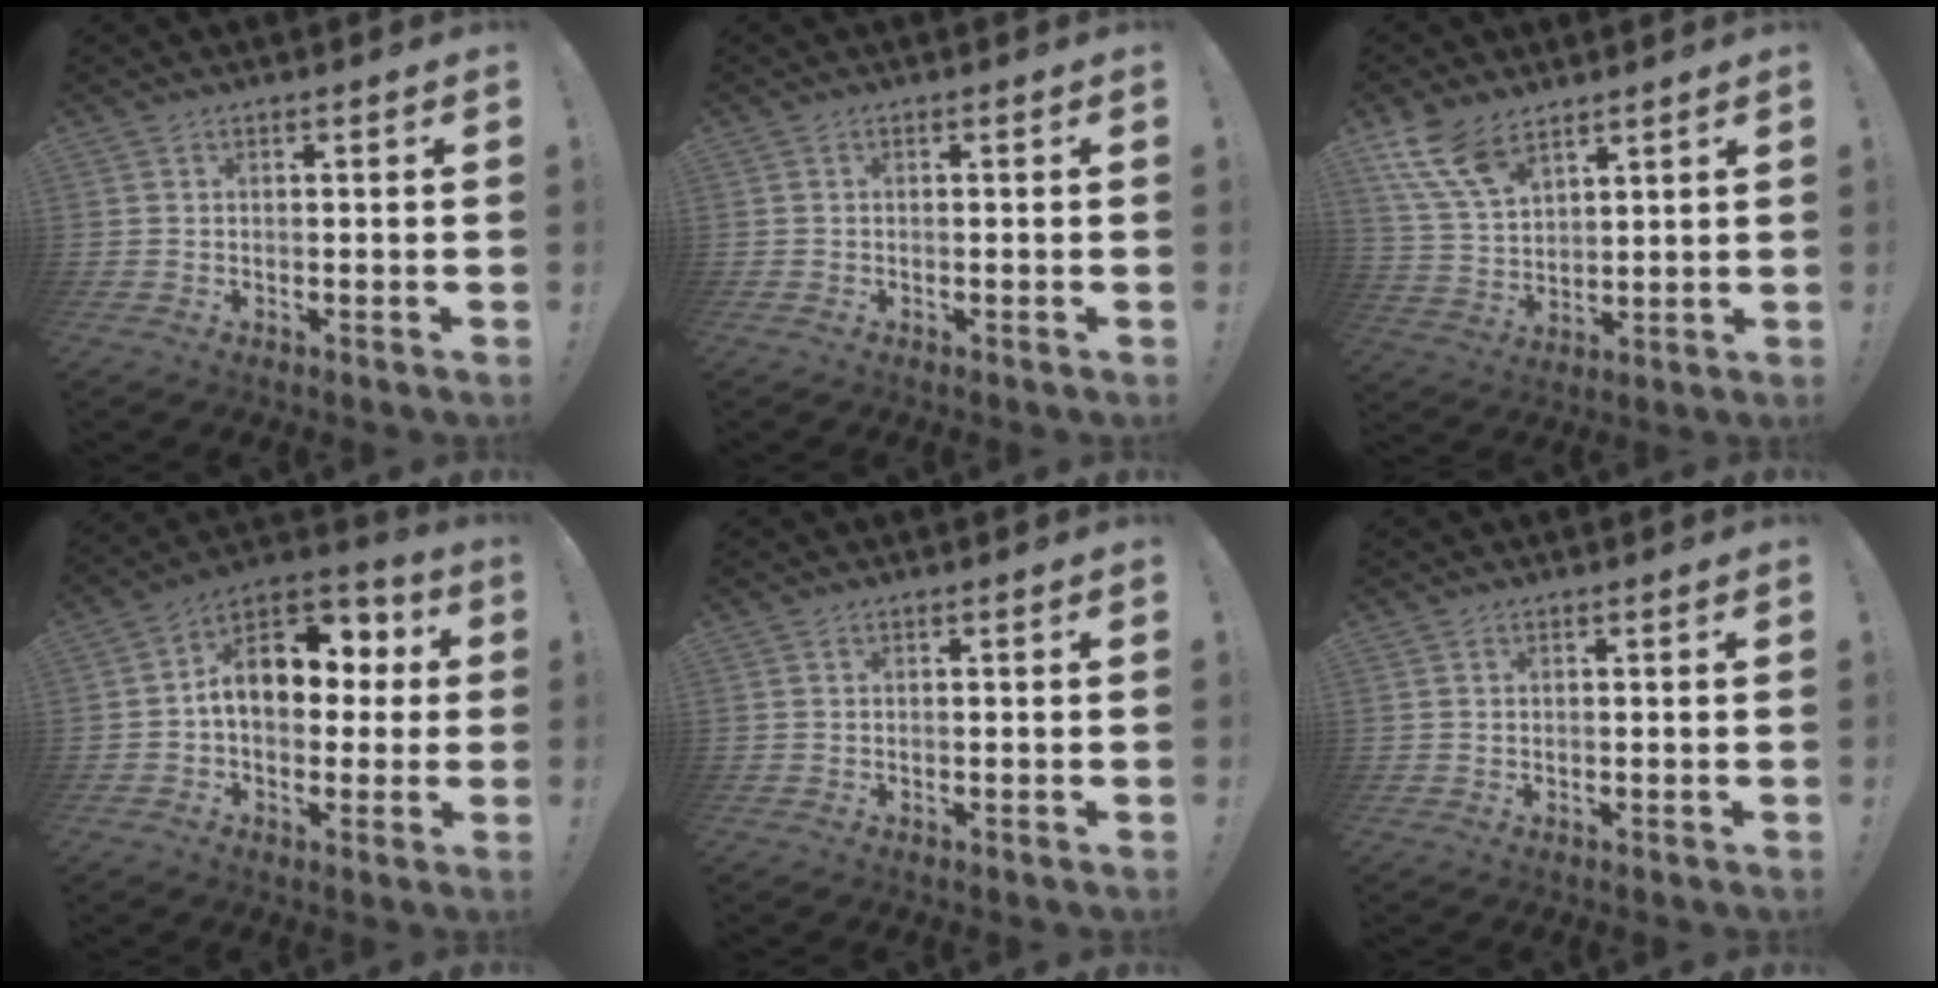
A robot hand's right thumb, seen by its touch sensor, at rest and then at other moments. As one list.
[{"total": 0.0}, {"total": 12.1, "force": [8.3, 6.0, 6.3], "torque": [-0.126, -0.035, 0.163]}, {"total": 14.0, "force": [2.0, 10.1, 9.5], "torque": [-0.127, 0.004, 0.042]}, {"total": 0.0}, {"total": 0.0}]